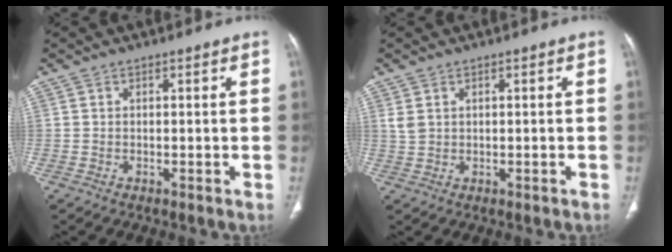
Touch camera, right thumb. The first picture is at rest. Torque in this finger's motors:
{"motor_torque": [0.35, -0.24, 0.27, -0.20, 0.00]}